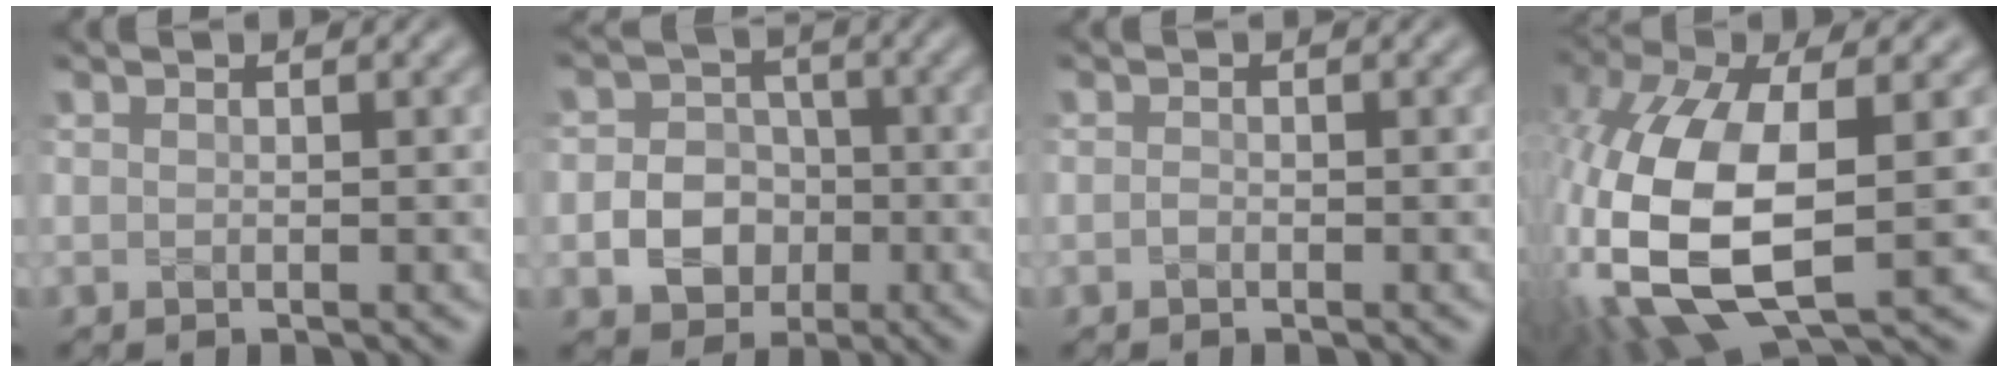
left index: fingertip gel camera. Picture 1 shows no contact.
{"total": 4.6, "force": [-1.2, 3.9, 2.1], "torque": [-0.019, 0.001, -0.036]}
{"total": 0.5, "force": [-0.3, 0.3, 0.3], "torque": [-0.007, 0.000, -0.006]}
{"total": 12.8, "force": [-2.0, 6.3, 11.0], "torque": [-0.264, -0.016, -0.034]}